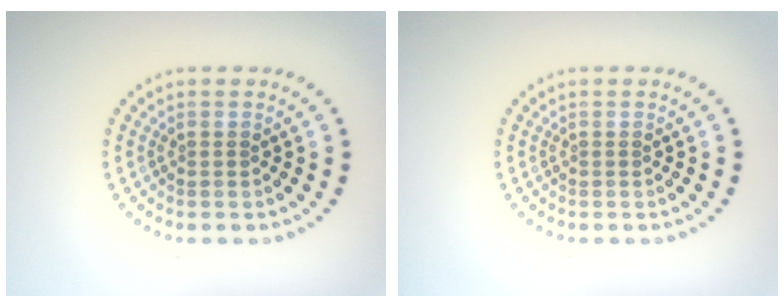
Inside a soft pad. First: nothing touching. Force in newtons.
{"total": 0.0}